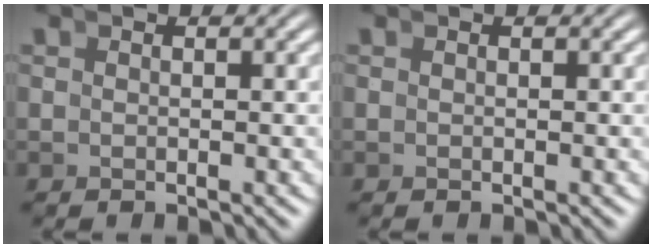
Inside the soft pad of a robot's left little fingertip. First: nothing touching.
{"total": 0.0}